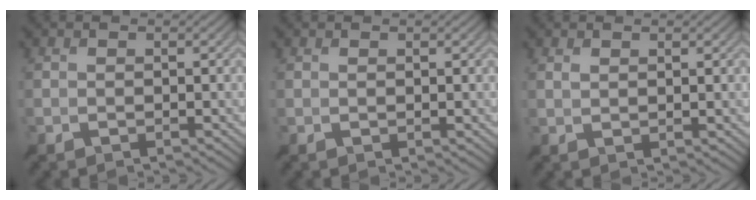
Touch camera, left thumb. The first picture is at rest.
{"total": 1.0, "force": [1.0, -0.3, 0.1], "torque": [0.002, 0.005, 0.015]}
{"total": 2.7, "force": [2.6, -0.4, 0.6], "torque": [-0.007, 0.009, 0.044]}